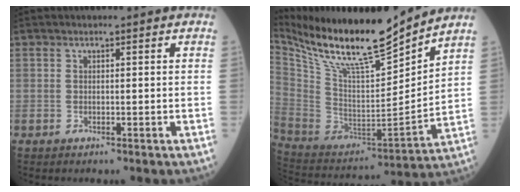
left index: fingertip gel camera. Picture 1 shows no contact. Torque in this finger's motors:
{"motor_torque": [1.01, -1.13, 0.20, 0.11]}